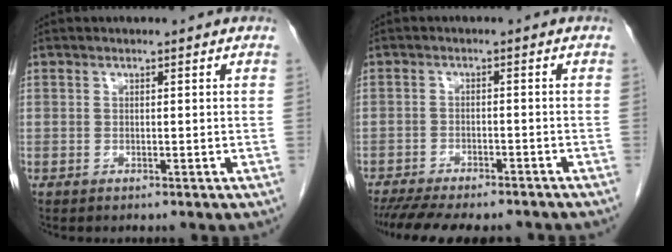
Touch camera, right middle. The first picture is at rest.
{"total": 14.1, "force": [-12.1, 3.4, 6.3], "torque": [-0.122, -0.014, -0.167]}